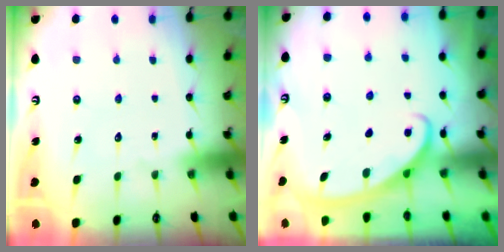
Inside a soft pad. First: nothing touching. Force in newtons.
{"total": 2.8, "press": 2.8, "slide": 0.5}